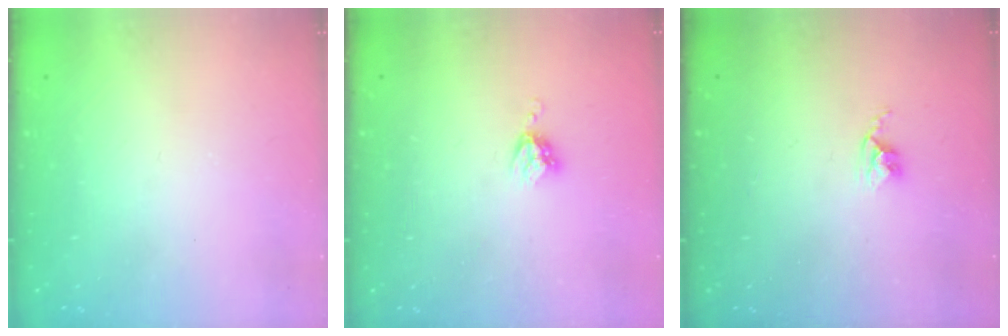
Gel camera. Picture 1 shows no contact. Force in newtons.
{"total": 4.0, "press": 4.0, "slide": 0.5}
{"total": 2.8, "press": 2.7, "slide": 0.4}